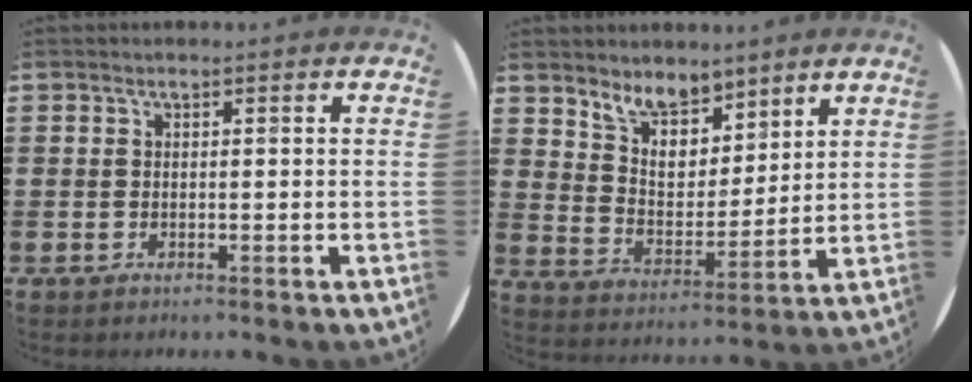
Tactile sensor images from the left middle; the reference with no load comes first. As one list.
[{"total": 7.5, "force": [6.5, 3.3, 2.0], "torque": [-0.065, -0.022, 0.123]}]